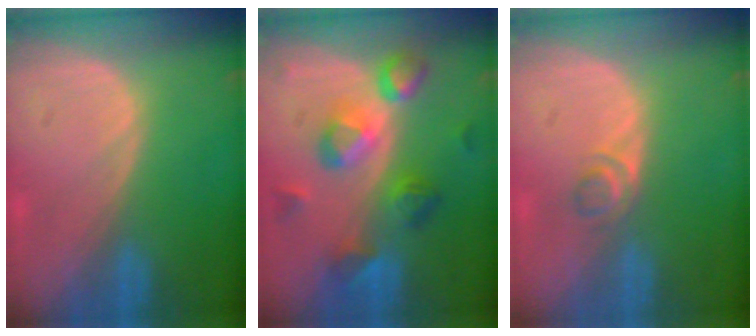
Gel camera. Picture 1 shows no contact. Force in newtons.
{"total": 8.1, "press": 8.0, "slide": 1.5}
{"total": 2.2, "press": 2.0, "slide": 0.9}